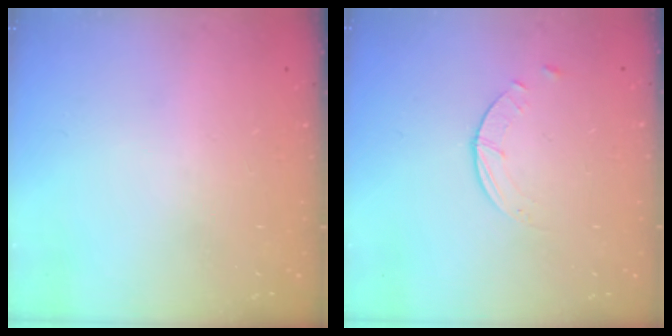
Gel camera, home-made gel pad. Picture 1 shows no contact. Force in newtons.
{"total": 0.9, "press": 0.9, "slide": 0.1}